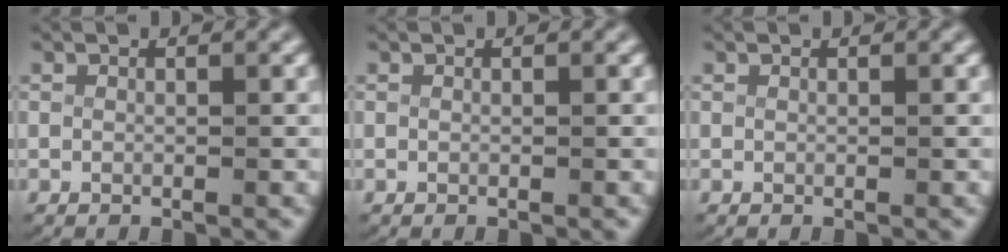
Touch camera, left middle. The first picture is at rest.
{"total": 0.0}
{"total": 0.0}